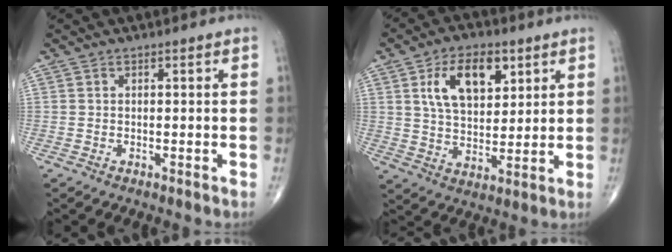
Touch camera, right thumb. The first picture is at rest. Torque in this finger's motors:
{"motor_torque": [0.56, 0.63, 1.05, 0.54, 0.33]}